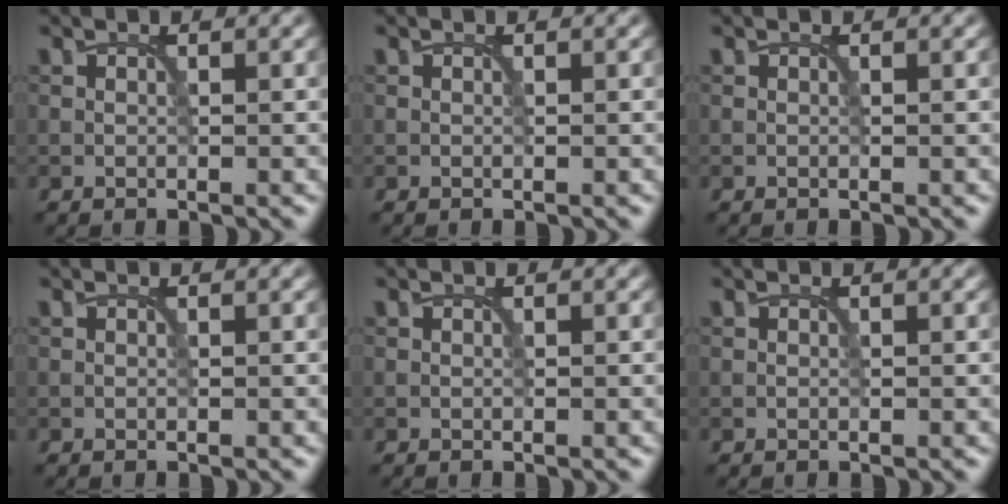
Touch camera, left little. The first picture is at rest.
{"total": 0.0}
{"total": 0.0}
{"total": 0.0}
{"total": 0.0}
{"total": 0.0}